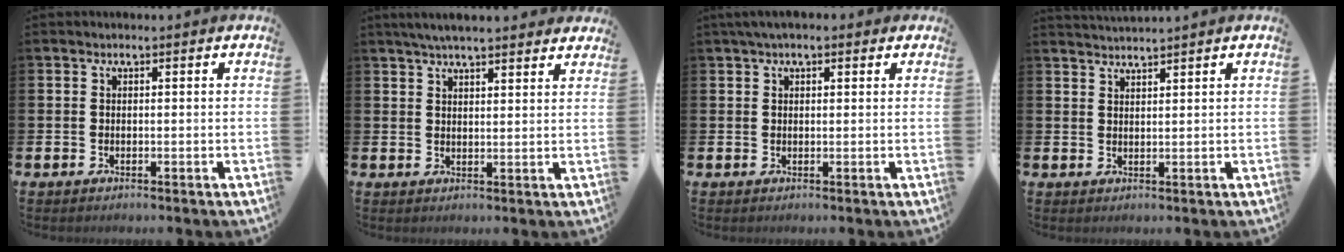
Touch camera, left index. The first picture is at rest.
{"total": 4.4, "force": [4.2, 0.4, 1.5], "torque": [-0.034, -0.011, 0.076]}
{"total": 2.1, "force": [1.4, 0.9, 1.2], "torque": [-0.022, 0.009, 0.024]}
{"total": 2.0, "force": [2.0, -0.3, -0.1], "torque": [-0.001, -0.009, 0.037]}